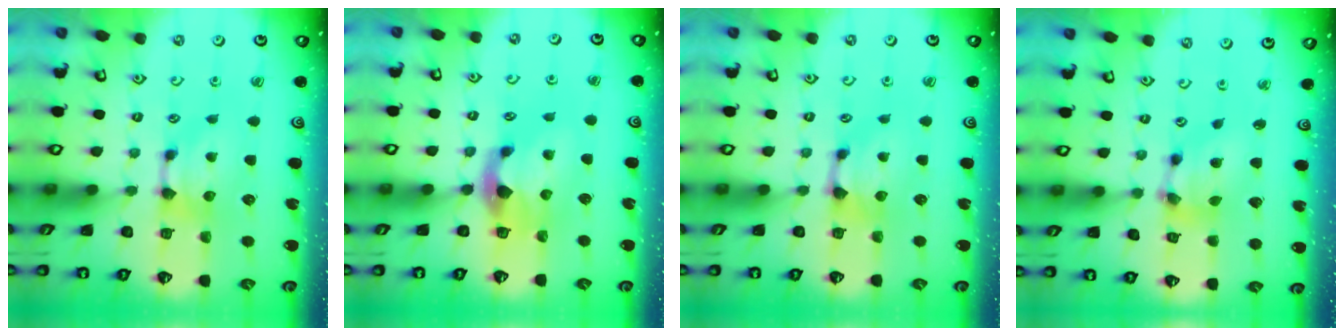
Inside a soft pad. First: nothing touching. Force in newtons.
{"total": 2.9, "press": 2.6, "slide": 1.3}
{"total": 0.8, "press": 0.3, "slide": 0.7}
{"total": 6.4, "press": 6.0, "slide": 2.2}